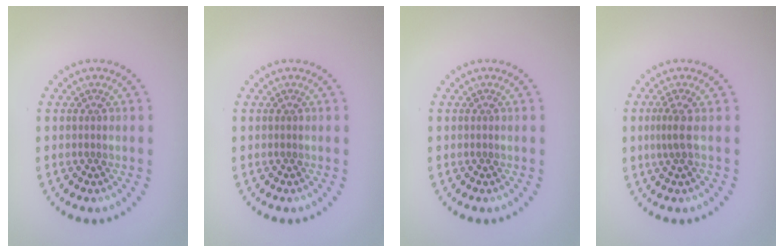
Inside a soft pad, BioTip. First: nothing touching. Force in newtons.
{"total": 0.0}
{"total": 0.0}
{"total": 1.6, "press": 1.1, "slide": 1.2}